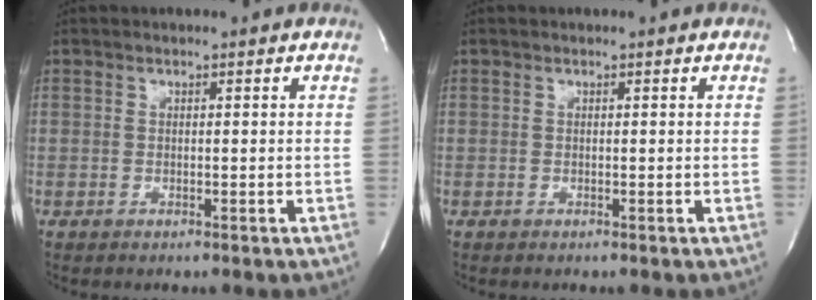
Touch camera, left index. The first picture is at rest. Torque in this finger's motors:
{"motor_torque": [0.00, 0.00, 0.00, 0.00]}